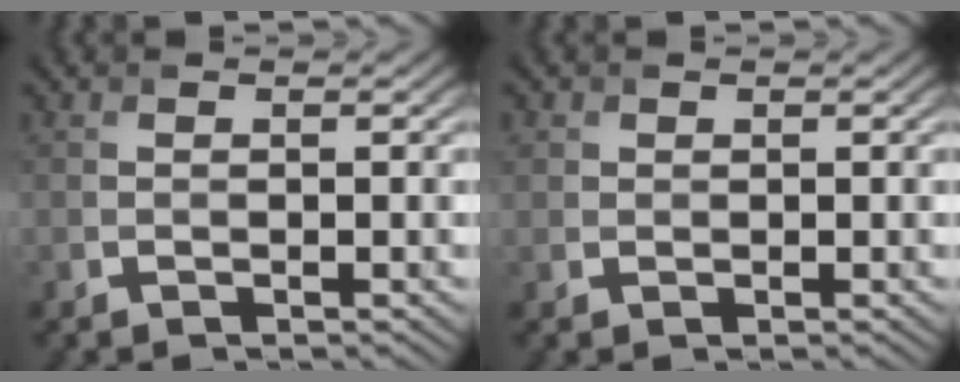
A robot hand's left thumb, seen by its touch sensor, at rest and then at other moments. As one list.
[{"total": 1.1, "force": [0.4, 1.0, 0.2], "torque": [-0.001, -0.003, 0.008]}]